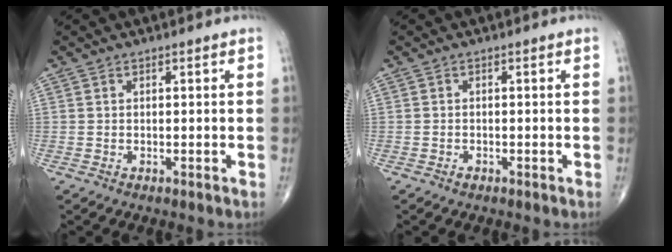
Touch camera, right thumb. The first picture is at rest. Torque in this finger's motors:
{"motor_torque": [-0.33, 0.10, -0.19, -0.09, 0.03]}